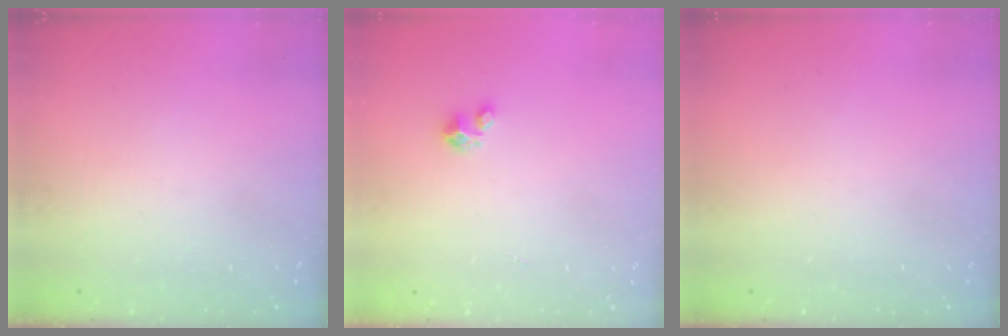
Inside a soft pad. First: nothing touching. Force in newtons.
{"total": 3.2, "press": 3.2, "slide": 0.2}
{"total": 0.0}